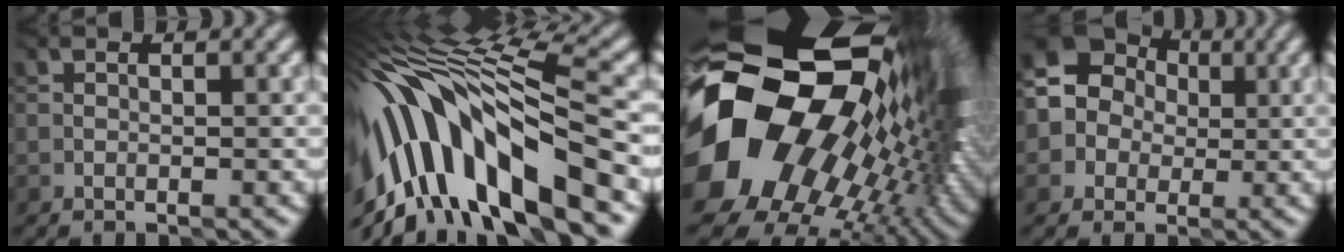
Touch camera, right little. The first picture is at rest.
{"total": 14.1, "force": [-2.4, 5.4, 12.8], "torque": [-0.231, 0.016, -0.022]}
{"total": 21.1, "force": [0.7, 15.5, 14.2], "torque": [-0.256, -0.051, 0.039]}
{"total": 6.0, "force": [0.7, 5.7, 1.9], "torque": [-0.022, 0.019, -0.012]}